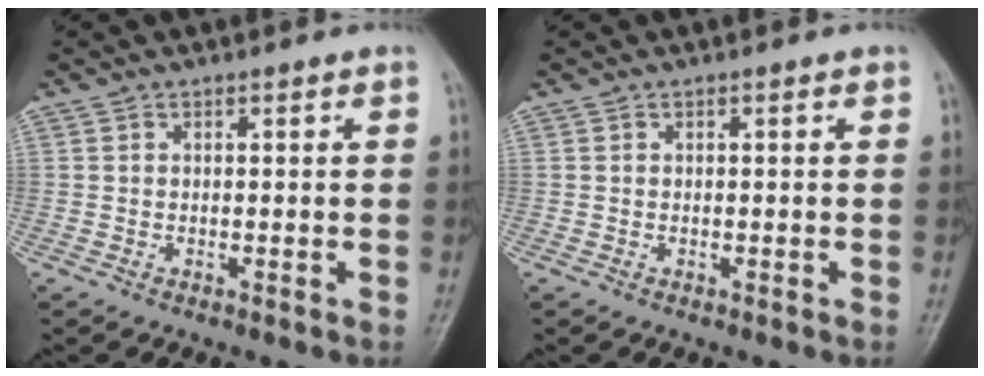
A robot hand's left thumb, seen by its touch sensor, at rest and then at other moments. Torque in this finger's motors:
{"motor_torque": [-0.07, -0.01, -0.12, -0.01, 0.00]}